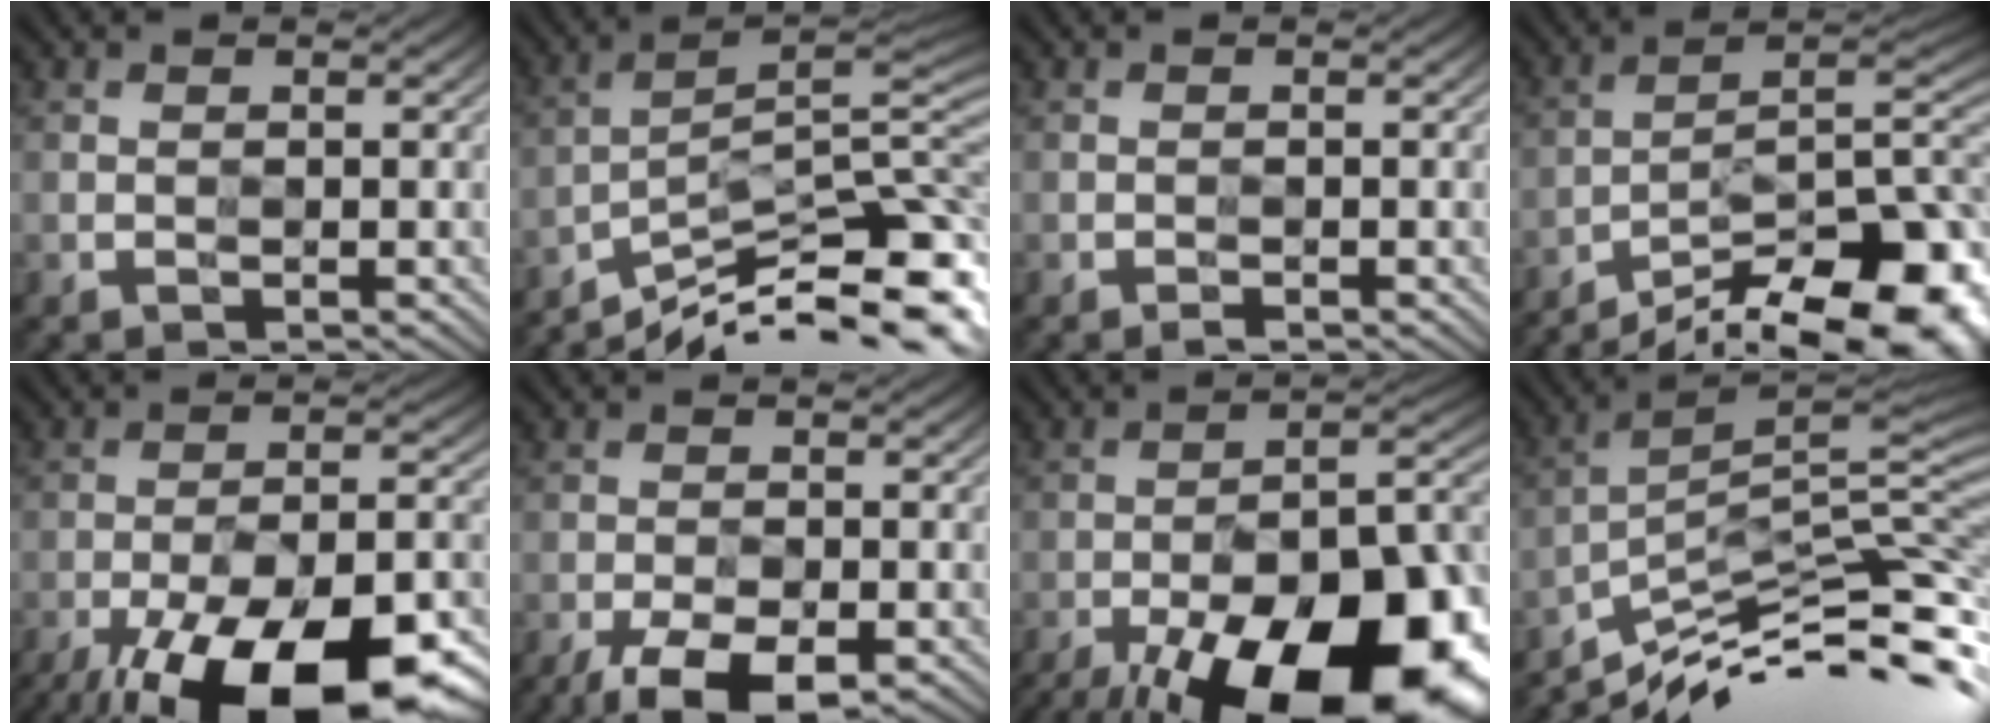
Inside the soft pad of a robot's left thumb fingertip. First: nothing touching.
{"total": 12.7, "force": [-9.1, 2.2, 8.5], "torque": [-0.142, 0.006, -0.148]}
{"total": 0.7, "force": [-0.5, 0.2, 0.4], "torque": [-0.005, -0.002, -0.010]}
{"total": 18.7, "force": [-13.7, 4.9, 11.7], "torque": [-0.132, 0.008, -0.210]}
{"total": 21.2, "force": [-13.9, 7.7, 14.0], "torque": [-0.218, -0.038, -0.217]}
{"total": 9.1, "force": [-6.2, 3.4, 5.6], "torque": [-0.103, -0.024, -0.098]}
{"total": 23.3, "force": [-14.7, 8.8, 15.8], "torque": [-0.189, -0.029, -0.203]}
{"total": 11.9, "force": [-7.8, 2.1, 8.7], "torque": [-0.164, 0.016, -0.134]}